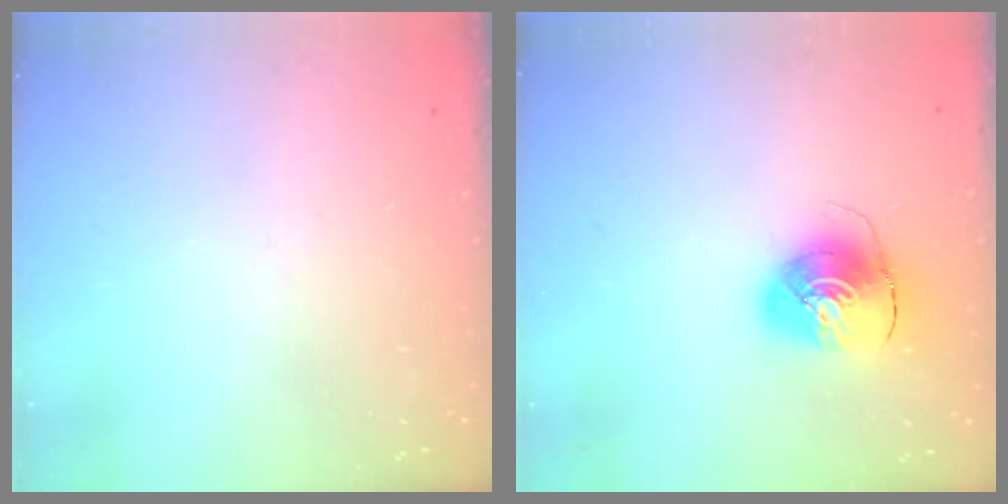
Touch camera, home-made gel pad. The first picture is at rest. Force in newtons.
{"total": 10.1, "press": 10.1, "slide": 0.7}